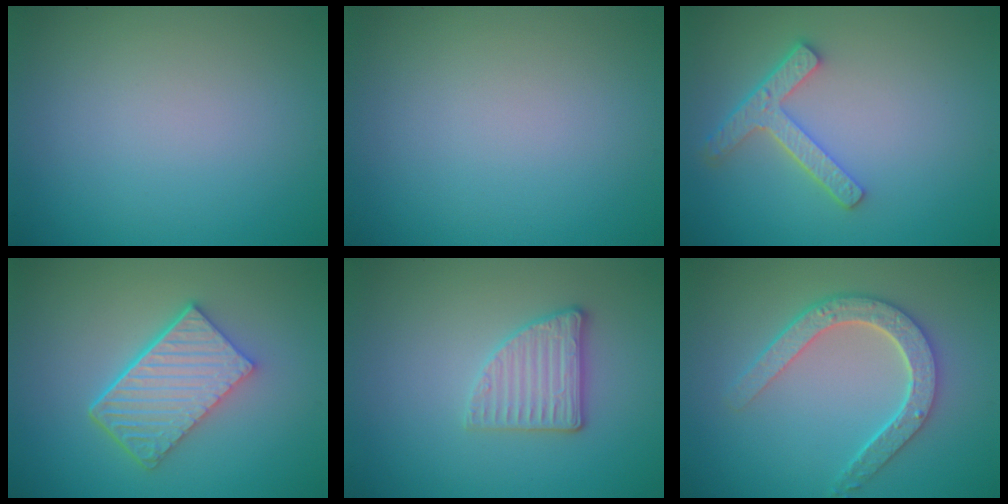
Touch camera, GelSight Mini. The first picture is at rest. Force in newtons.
{"total": 0.0}
{"total": 3.7, "press": 2.8, "slide": 2.3}
{"total": 5.9, "press": 4.2, "slide": 4.2}
{"total": 2.8, "press": 2.7, "slide": 0.8}
{"total": 4.7, "press": 3.8, "slide": 2.7}